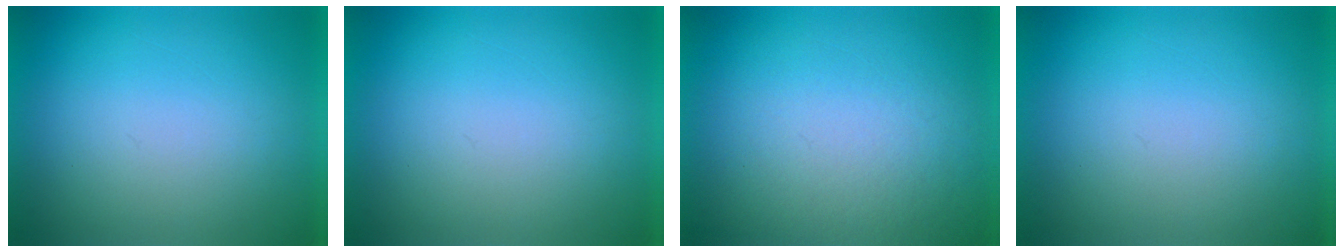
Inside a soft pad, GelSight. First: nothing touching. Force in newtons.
{"total": 0.0}
{"total": 5.0}
{"total": 1.2}